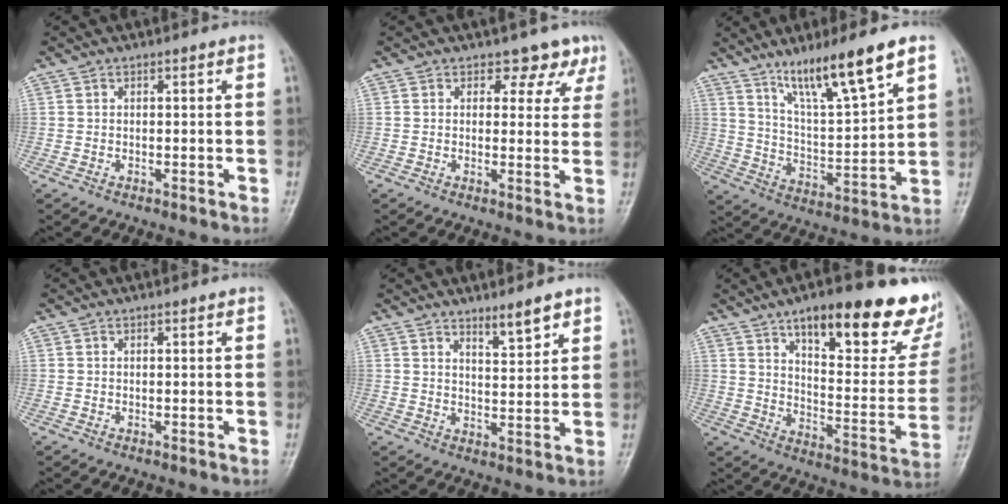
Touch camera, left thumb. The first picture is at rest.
{"total": 4.9, "force": [3.6, 3.2, 1.0], "torque": [0.020, -0.022, 0.027]}
{"total": 14.5, "force": [9.6, 1.8, 10.7], "torque": [-0.182, -0.052, 0.178]}
{"total": 0.0}
{"total": 5.1, "force": [3.9, 1.0, 3.1], "torque": [-0.041, -0.035, 0.062]}
{"total": 27.1, "force": [16.1, 9.0, 19.9], "torque": [-0.224, -0.059, 0.227]}